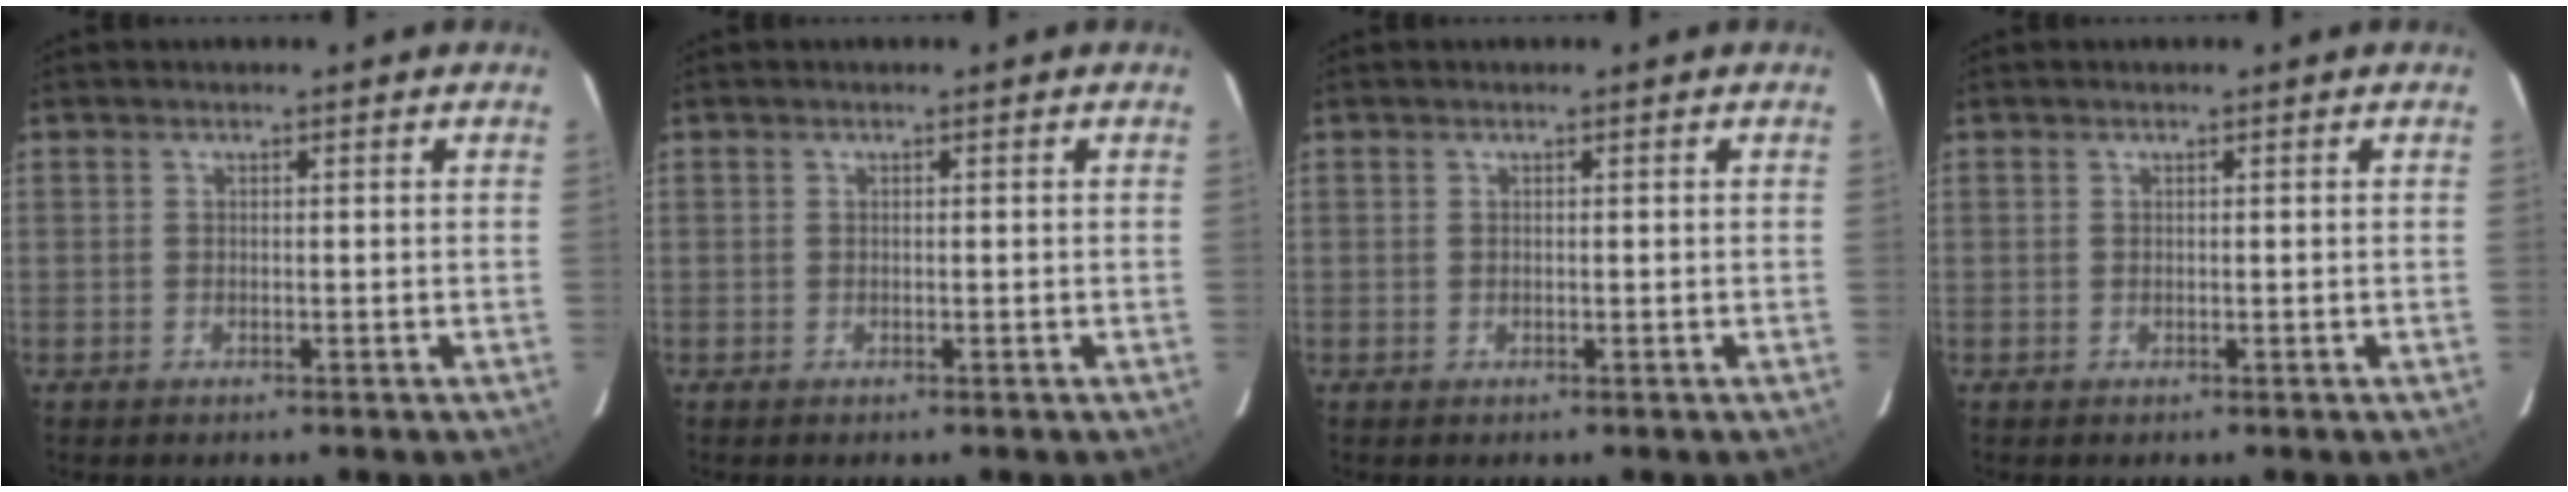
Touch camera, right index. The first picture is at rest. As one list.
[{"total": 0.0}, {"total": 0.0}, {"total": 0.0}]